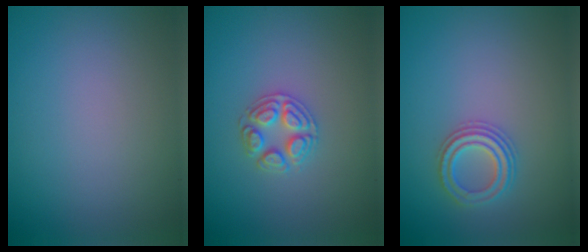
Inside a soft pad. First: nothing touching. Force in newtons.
{"total": 2.6, "press": 2.6, "slide": 0.2}
{"total": 2.5, "press": 2.4, "slide": 0.4}